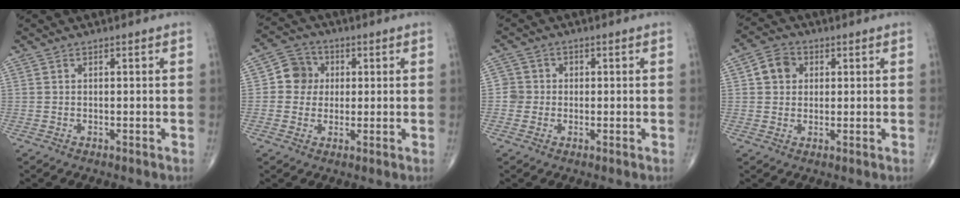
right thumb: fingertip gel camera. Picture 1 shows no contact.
{"total": 6.4, "force": [0.6, 6.0, 2.1], "torque": [-0.005, 0.008, 0.000]}
{"total": 2.9, "force": [-0.3, 2.9, 0.2], "torque": [0.023, 0.010, -0.011]}
{"total": 5.1, "force": [1.2, 4.4, 2.4], "torque": [-0.025, 0.006, 0.014]}